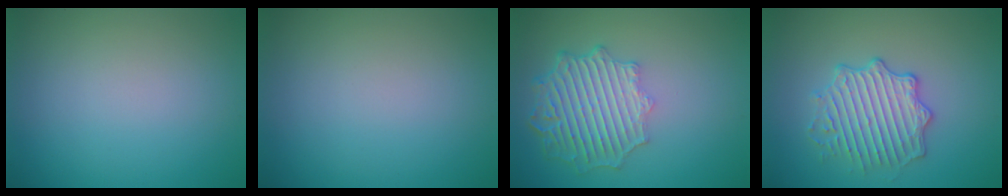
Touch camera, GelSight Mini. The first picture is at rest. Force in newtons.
{"total": 0.0}
{"total": 6.4, "press": 5.0, "slide": 4.0}
{"total": 4.0, "press": 3.8, "slide": 1.2}